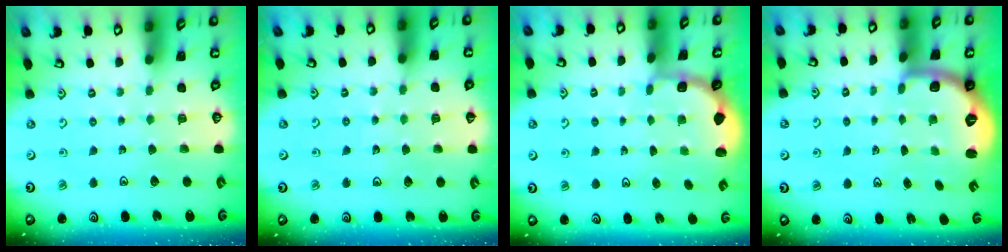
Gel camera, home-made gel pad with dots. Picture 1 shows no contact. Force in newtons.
{"total": 4.4, "press": 4.0, "slide": 1.9}
{"total": 2.0, "press": 1.8, "slide": 0.7}
{"total": 2.0, "press": 1.5, "slide": 1.3}